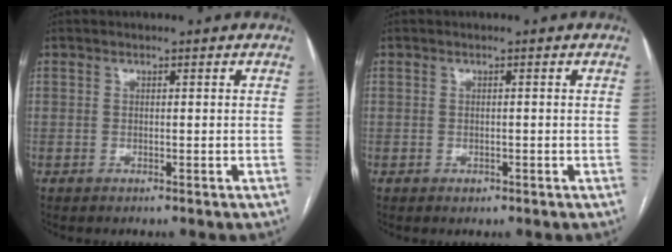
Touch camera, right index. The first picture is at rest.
{"total": 0.7, "force": [-0.3, 0.6, 0.3], "torque": [-0.004, 0.001, -0.002]}